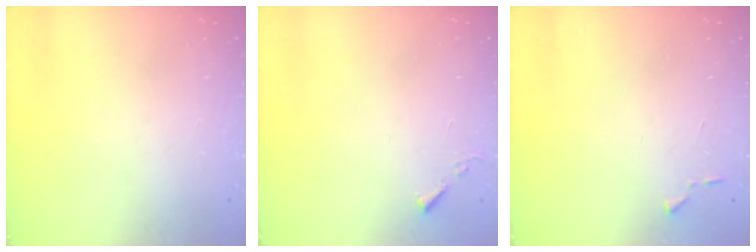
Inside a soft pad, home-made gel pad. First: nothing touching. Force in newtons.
{"total": 3.2, "press": 3.2, "slide": 0.5}
{"total": 3.6, "press": 3.6, "slide": 0.5}